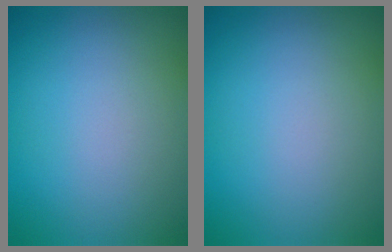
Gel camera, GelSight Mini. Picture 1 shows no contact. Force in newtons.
{"total": 0.0}